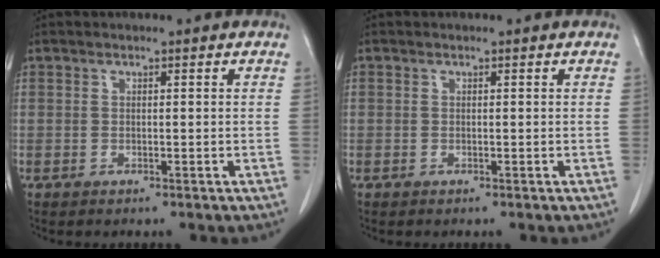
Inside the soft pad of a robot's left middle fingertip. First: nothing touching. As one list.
[{"total": 0.0}]